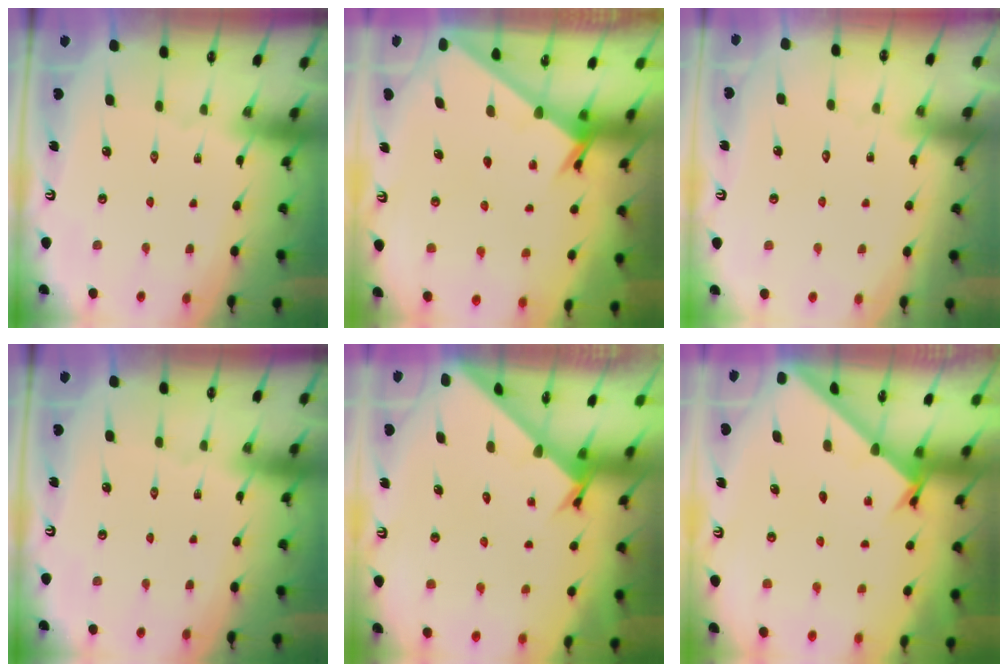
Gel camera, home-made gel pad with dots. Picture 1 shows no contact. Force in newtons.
{"total": 2.4, "press": 2.4, "slide": 0.2}
{"total": 3.7, "press": 3.7, "slide": 0.4}
{"total": 0.0}
{"total": 2.6, "press": 2.6, "slide": 0.3}
{"total": 3.4, "press": 3.4, "slide": 0.3}